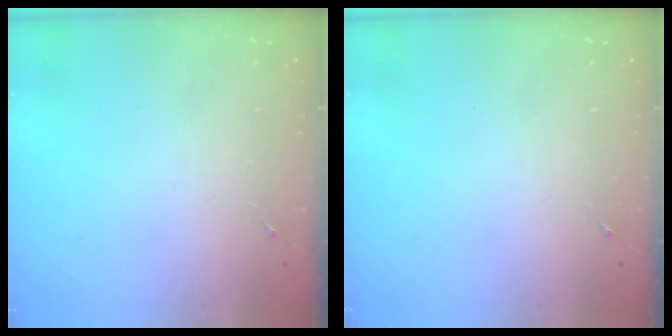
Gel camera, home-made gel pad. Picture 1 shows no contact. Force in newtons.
{"total": 0.0}